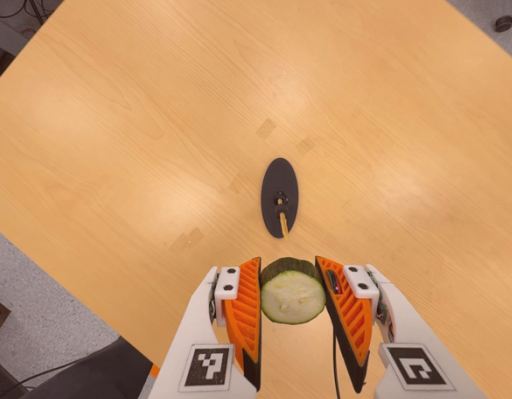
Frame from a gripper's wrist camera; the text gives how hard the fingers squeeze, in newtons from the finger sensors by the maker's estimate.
{"total": 11.4, "left": 9.8, "right": 13.0}